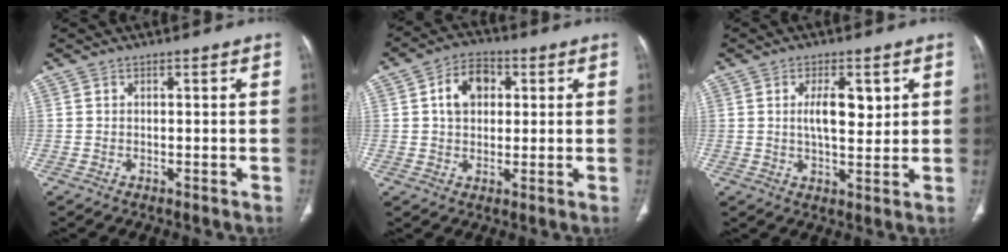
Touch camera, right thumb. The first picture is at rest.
{"total": 8.3, "force": [1.9, 6.0, 5.4], "torque": [-0.067, 0.009, 0.025]}
{"total": 6.9, "force": [1.8, 3.0, 6.0], "torque": [-0.082, -0.013, 0.031]}